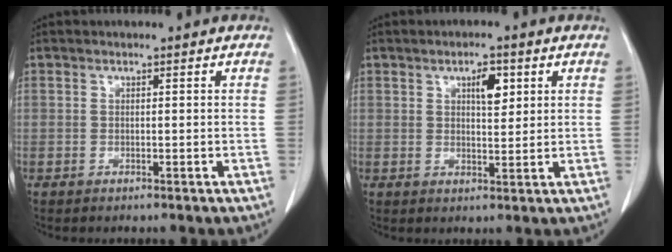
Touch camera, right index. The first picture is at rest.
{"total": 4.0, "force": [1.7, 1.5, 3.3], "torque": [-0.053, 0.001, 0.027]}